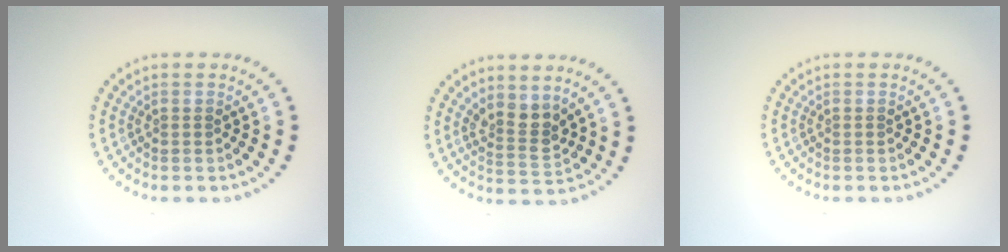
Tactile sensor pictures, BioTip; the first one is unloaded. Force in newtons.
{"total": 2.9, "press": 2.4, "slide": 1.6}
{"total": 0.0}